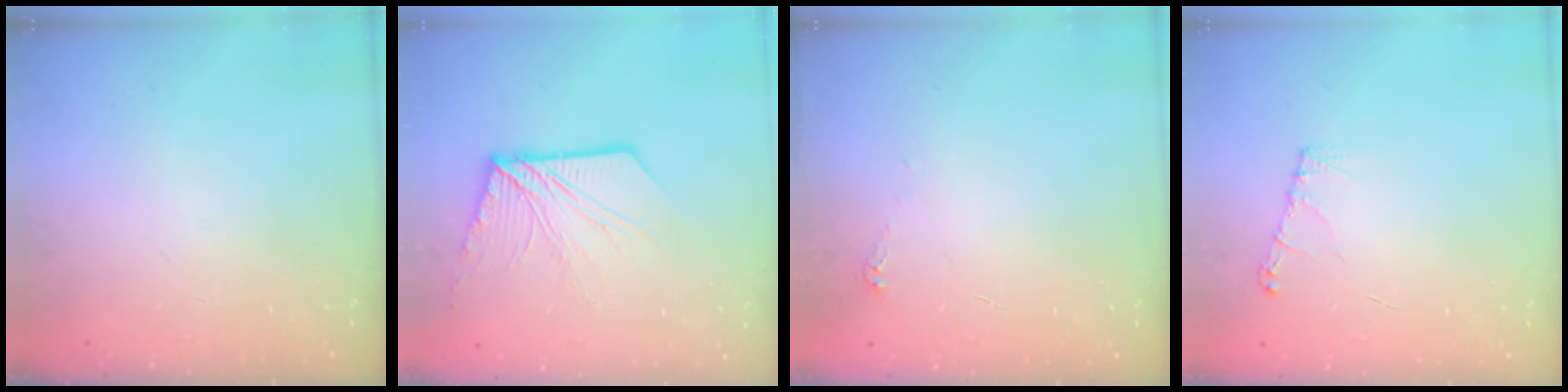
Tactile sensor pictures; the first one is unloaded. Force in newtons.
{"total": 12.9, "press": 12.8, "slide": 1.4}
{"total": 2.5, "press": 2.5, "slide": 0.3}
{"total": 5.4, "press": 5.3, "slide": 0.7}